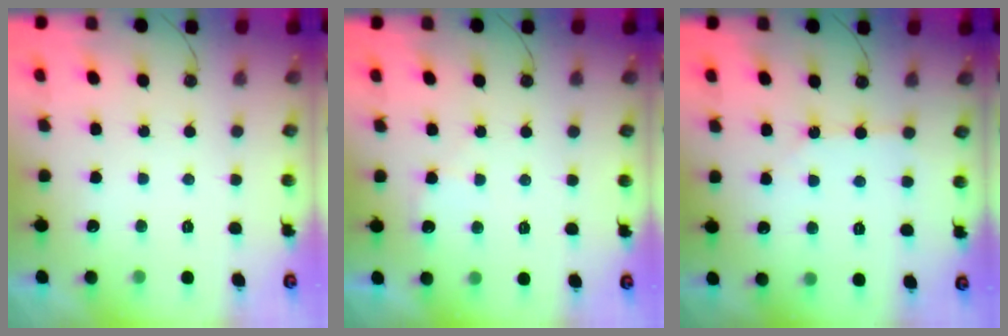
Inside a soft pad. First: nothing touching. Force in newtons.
{"total": 4.3, "press": 4.3, "slide": 0.6}
{"total": 2.4, "press": 2.4, "slide": 0.4}